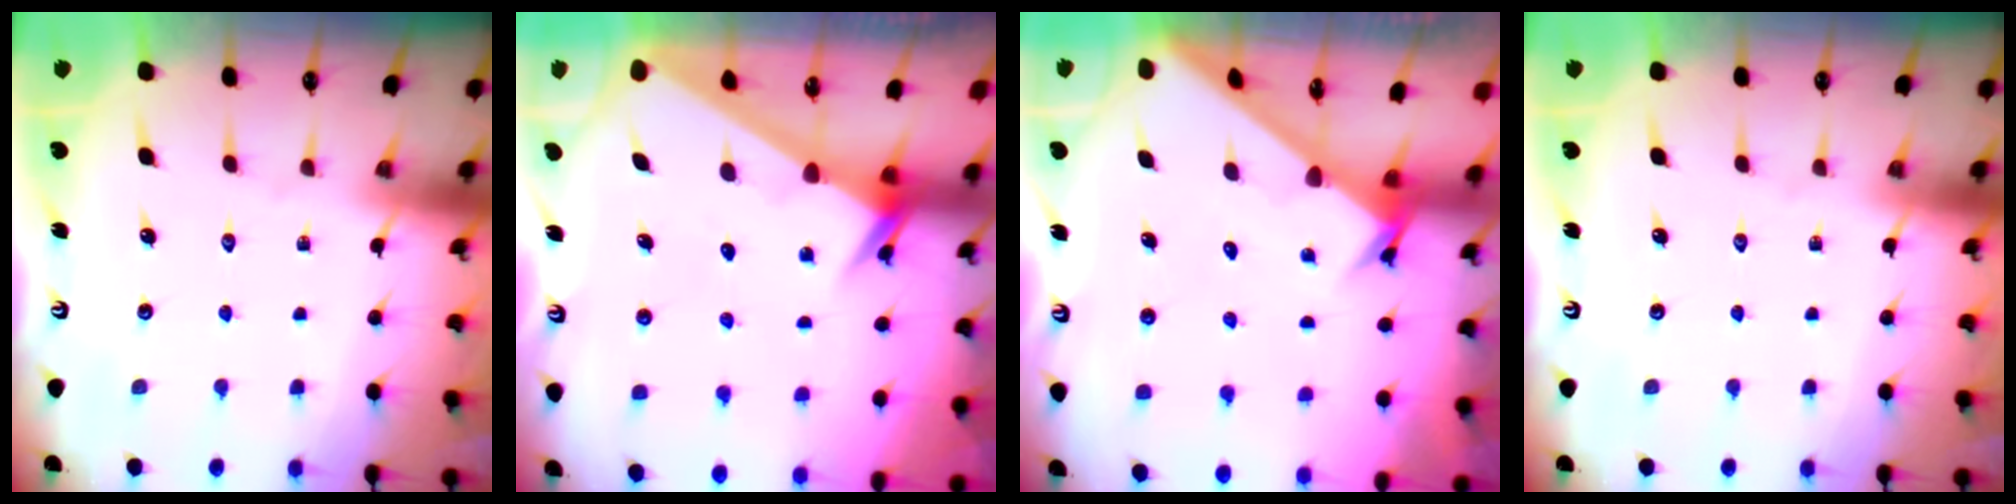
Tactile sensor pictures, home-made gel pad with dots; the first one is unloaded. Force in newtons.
{"total": 2.6, "press": 2.6, "slide": 0.1}
{"total": 2.4, "press": 2.4, "slide": 0.1}
{"total": 0.0}